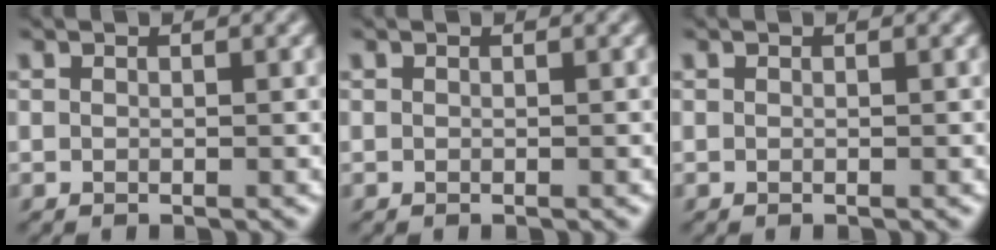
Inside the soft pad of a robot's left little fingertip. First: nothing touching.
{"total": 0.0}
{"total": 0.0}